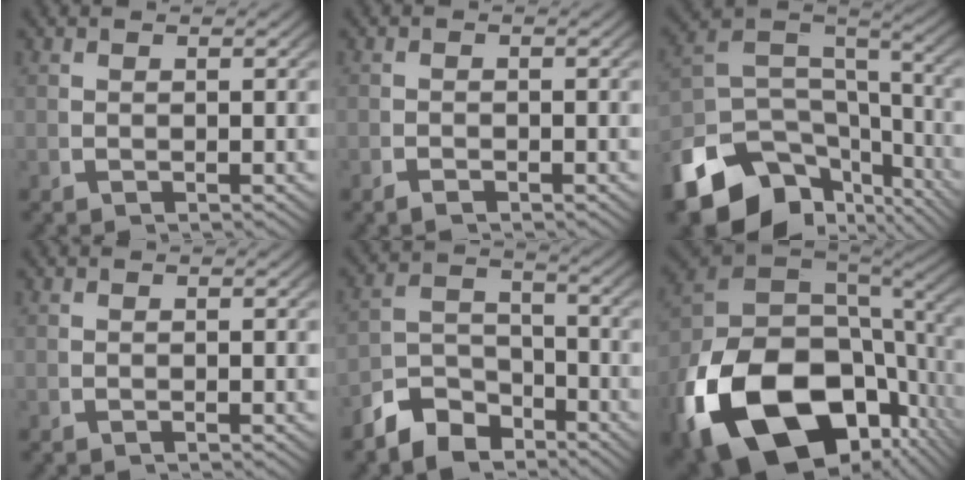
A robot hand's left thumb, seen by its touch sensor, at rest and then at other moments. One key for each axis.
{"total": 0.8, "fx": -0.8, "fy": 0.1, "fz": 0.1, "tx": 0.004, "ty": -0.003, "tz": -0.018}
{"total": 14.8, "fx": -4.9, "fy": 9.8, "fz": 10.0, "tx": -0.190, "ty": -0.044, "tz": -0.064}
{"total": 0.0}
{"total": 6.9, "fx": -4.2, "fy": 4.6, "fz": 2.8, "tx": -0.036, "ty": -0.021, "tz": -0.071}
{"total": 22.7, "fx": -5.6, "fy": 14.5, "fz": 16.6, "tx": -0.350, "ty": -0.089, "tz": -0.044}